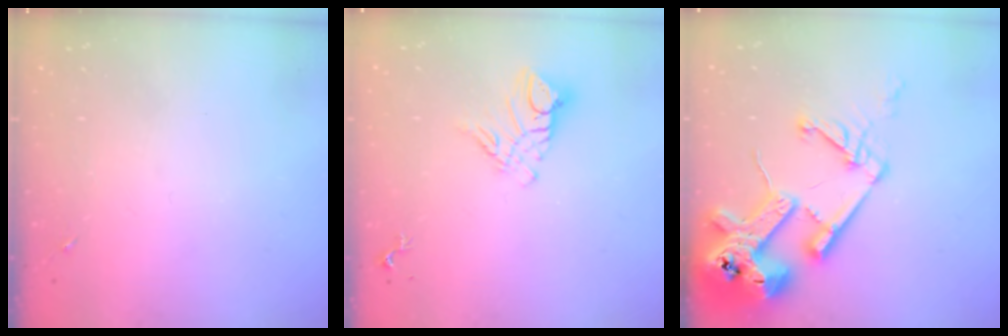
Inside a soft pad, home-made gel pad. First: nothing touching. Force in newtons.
{"total": 9.8, "press": 9.7, "slide": 0.8}
{"total": 21.7, "press": 21.5, "slide": 2.7}